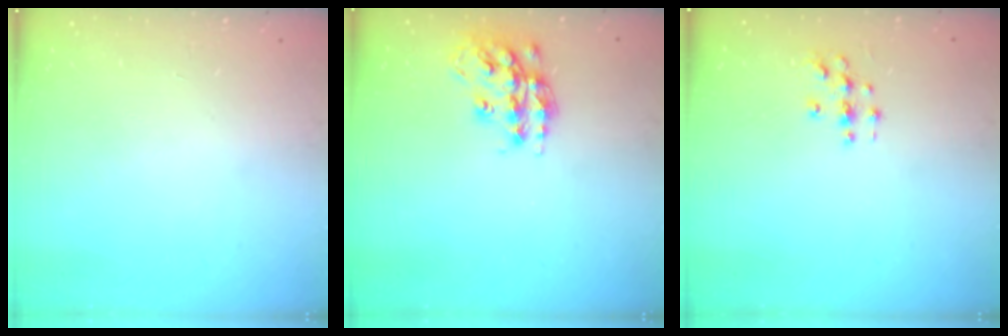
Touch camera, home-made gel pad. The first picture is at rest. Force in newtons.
{"total": 16.1, "press": 16.1, "slide": 1.0}
{"total": 3.0, "press": 3.0, "slide": 0.3}